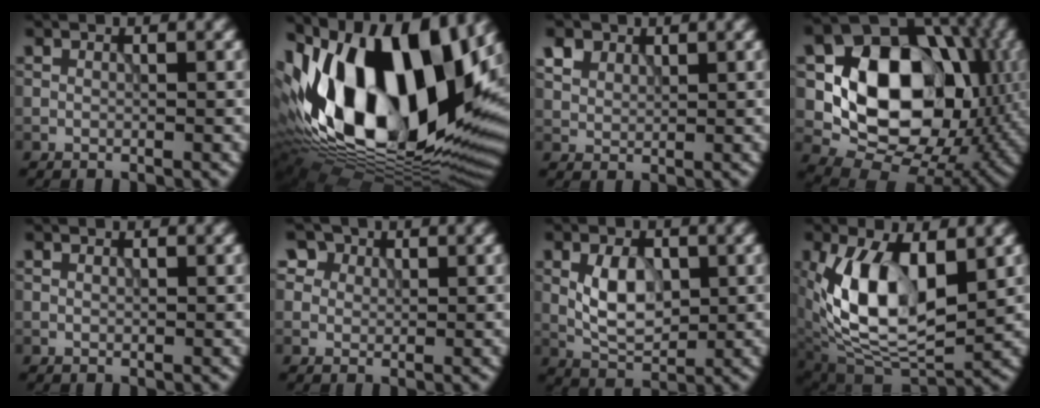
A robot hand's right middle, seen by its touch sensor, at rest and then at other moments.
{"total": 19.4, "force": [2.6, 10.8, 15.9], "torque": [-0.285, 0.009, 0.025]}
{"total": 2.7, "force": [1.6, 1.8, 1.1], "torque": [-0.035, -0.005, 0.041]}
{"total": 13.9, "force": [0.9, 10.5, 9.1], "torque": [-0.130, -0.005, 0.005]}
{"total": 0.0}
{"total": 5.0, "force": [3.1, 3.5, 1.8], "torque": [-0.057, 0.002, 0.053]}
{"total": 4.5, "force": [0.1, 2.7, 3.6], "torque": [-0.074, 0.000, 0.002]}
{"total": 10.6, "force": [1.4, 5.7, 8.8], "torque": [-0.173, -0.007, 0.020]}